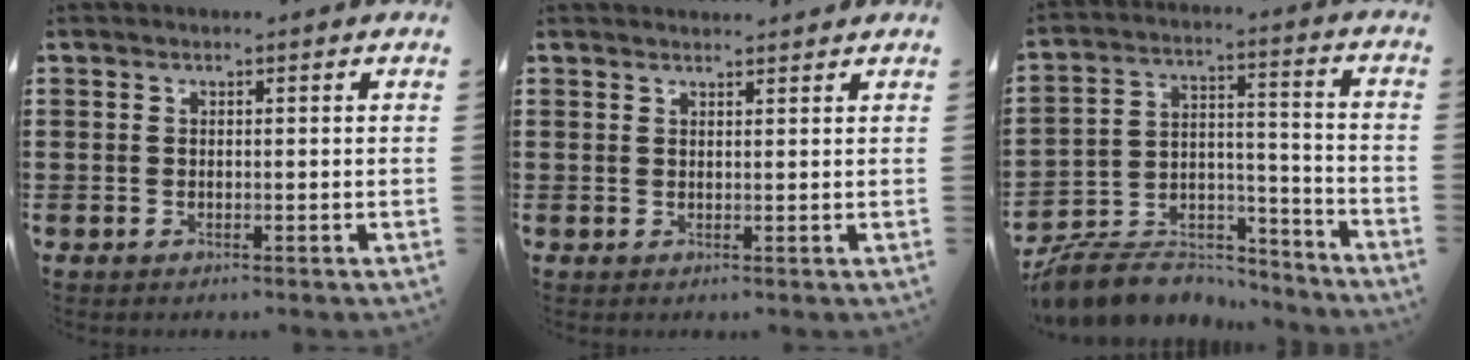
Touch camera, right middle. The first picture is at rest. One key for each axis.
{"total": 1.2, "fx": 1.2, "fy": -0.1, "fz": 0.0, "tx": -0.003, "ty": -0.003, "tz": 0.024}
{"total": 7.5, "fx": -6.8, "fy": 2.9, "fz": 1.0, "tx": -0.028, "ty": 0.009, "tz": -0.135}